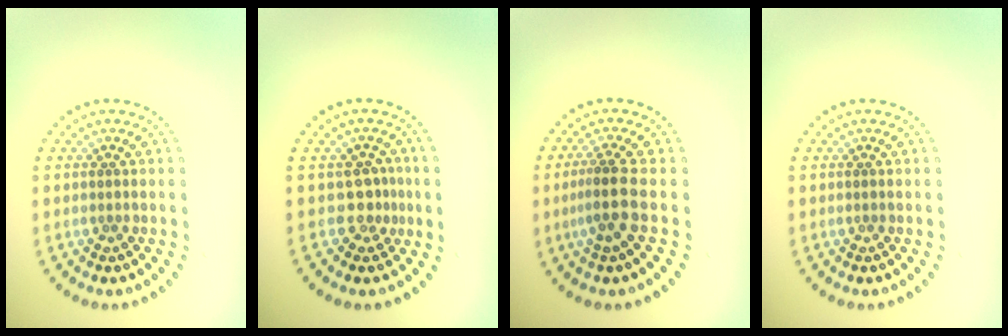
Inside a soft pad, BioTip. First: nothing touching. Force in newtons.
{"total": 2.0, "press": 1.4, "slide": 1.4}
{"total": 2.8, "press": 2.2, "slide": 1.8}
{"total": 0.0}